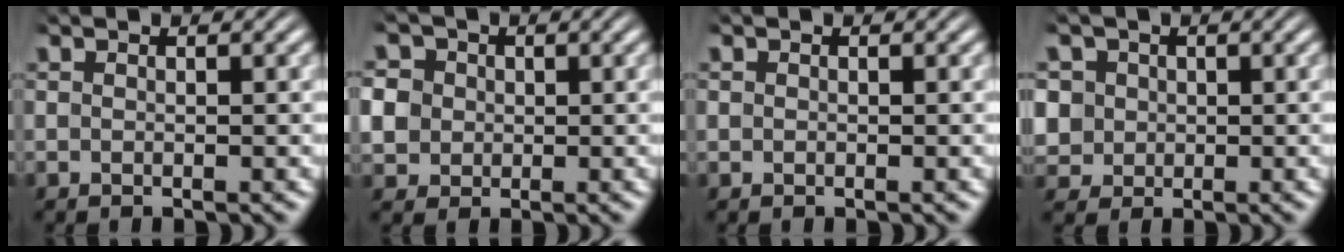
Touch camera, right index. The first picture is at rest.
{"total": 5.8, "force": [0.6, 5.2, 2.4], "torque": [-0.065, -0.012, 0.011]}
{"total": 0.0}
{"total": 6.2, "force": [0.2, 5.7, 2.4], "torque": [-0.072, -0.023, 0.010]}